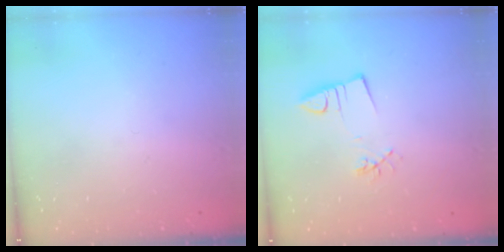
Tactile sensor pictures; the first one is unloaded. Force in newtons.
{"total": 3.0, "press": 1.6, "slide": 2.5}